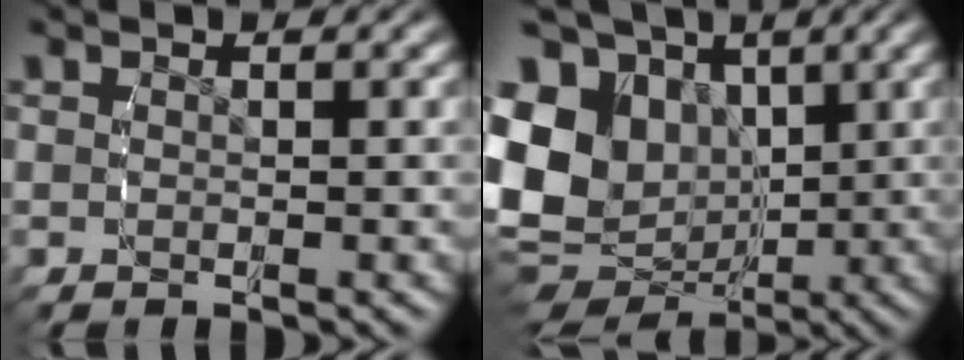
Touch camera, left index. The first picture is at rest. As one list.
[{"total": 15.9, "force": [-0.5, 13.0, 9.2], "torque": [-0.194, -0.057, 0.012]}]